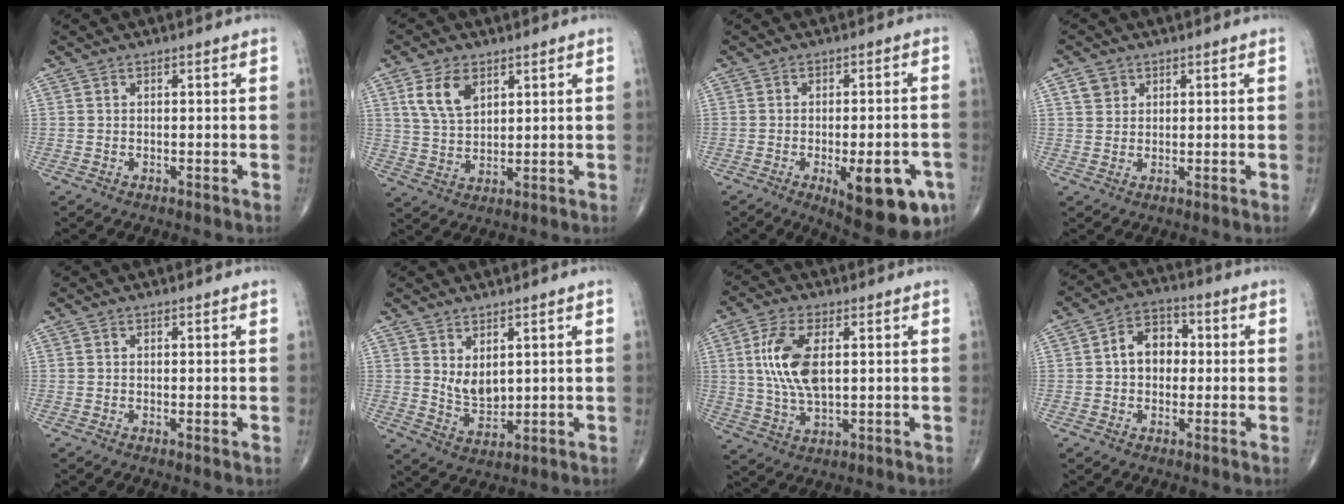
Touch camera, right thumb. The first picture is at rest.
{"total": 7.9, "force": [3.7, 4.6, 5.2], "torque": [-0.087, -0.015, 0.078]}
{"total": 14.8, "force": [-5.8, 5.2, 12.6], "torque": [-0.123, 0.011, -0.061]}
{"total": 3.0, "force": [1.5, 2.4, 0.9], "torque": [-0.004, -0.005, 0.026]}
{"total": 0.5, "force": [0.1, 0.1, 0.5], "torque": [-0.012, -0.004, -0.001]}
{"total": 5.2, "force": [1.9, 2.9, 3.9], "torque": [-0.058, -0.026, 0.046]}
{"total": 11.0, "force": [2.1, 5.2, 9.5], "torque": [-0.197, -0.004, 0.042]}
{"total": 8.0, "force": [0.5, 5.9, 5.3], "torque": [-0.053, 0.020, -0.002]}